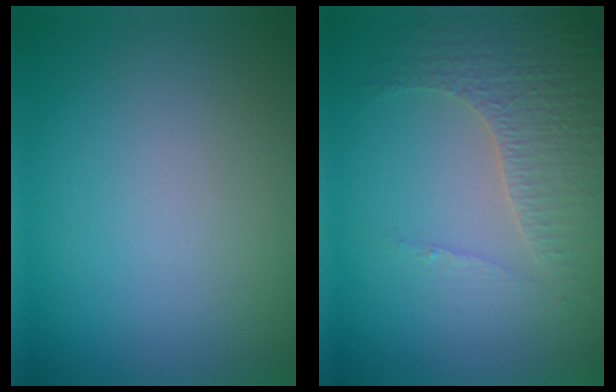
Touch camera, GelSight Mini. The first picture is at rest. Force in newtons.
{"total": 4.3, "press": 3.1, "slide": 3.0}